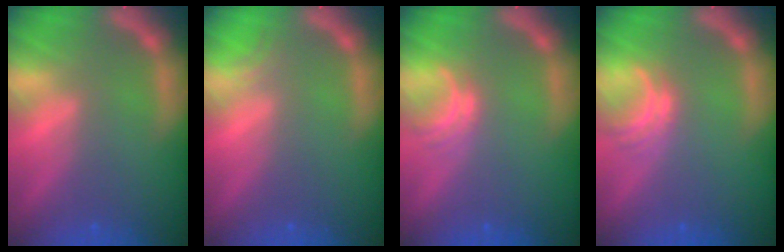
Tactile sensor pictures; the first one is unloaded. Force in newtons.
{"total": 0.9}
{"total": 2.0}
{"total": 2.5}